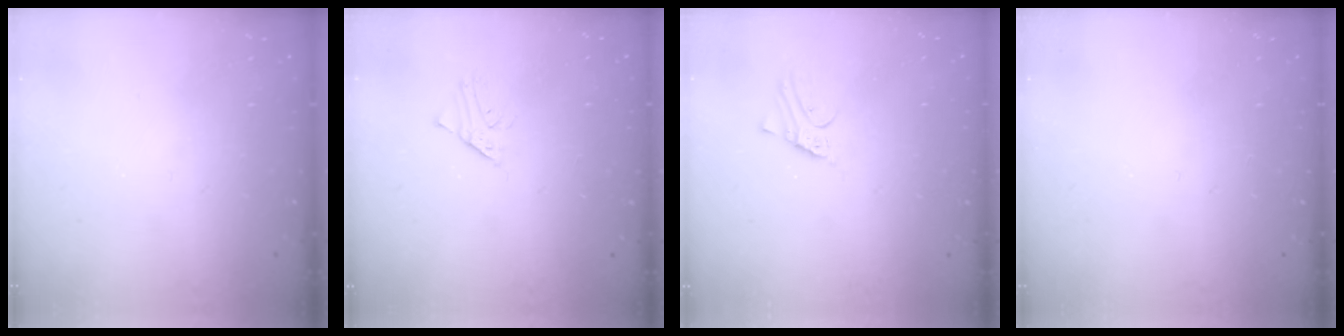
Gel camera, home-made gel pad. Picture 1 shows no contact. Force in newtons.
{"total": 1.8, "press": 1.8, "slide": 0.2}
{"total": 3.1, "press": 3.1, "slide": 0.2}
{"total": 0.0}